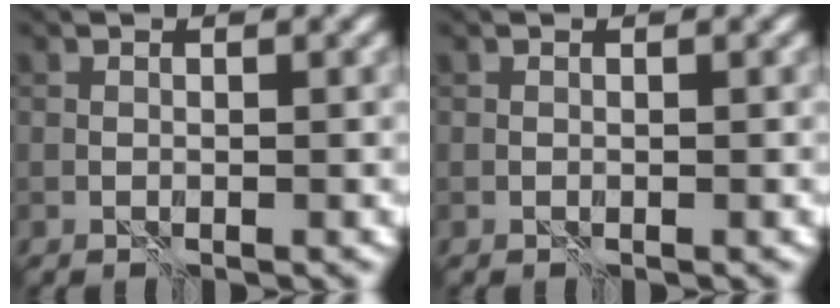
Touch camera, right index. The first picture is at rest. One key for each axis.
{"total": 0.0}